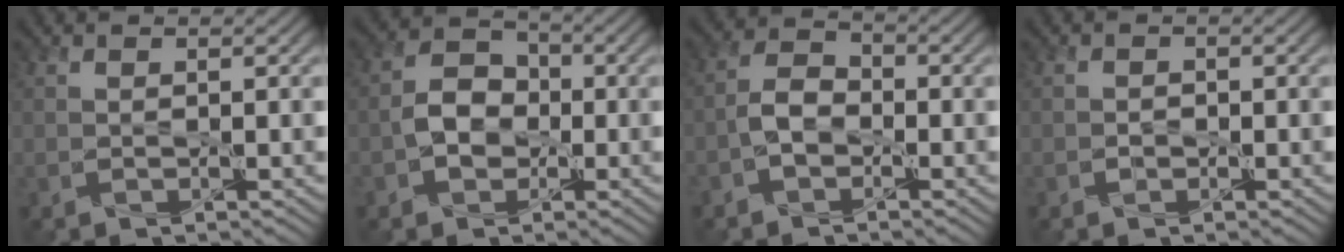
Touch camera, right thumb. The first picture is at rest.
{"total": 4.9, "force": [-1.2, 3.8, 2.8], "torque": [-0.053, 0.004, -0.026]}
{"total": 3.8, "force": [-1.6, 2.4, 2.5], "torque": [-0.052, 0.010, -0.040]}
{"total": 0.9, "force": [-0.4, 0.7, 0.4], "torque": [-0.006, -0.002, -0.009]}